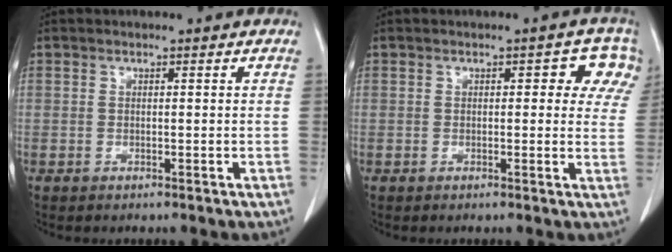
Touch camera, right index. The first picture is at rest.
{"total": 5.2, "force": [2.1, 2.8, 3.9], "torque": [-0.021, 0.018, 0.016]}